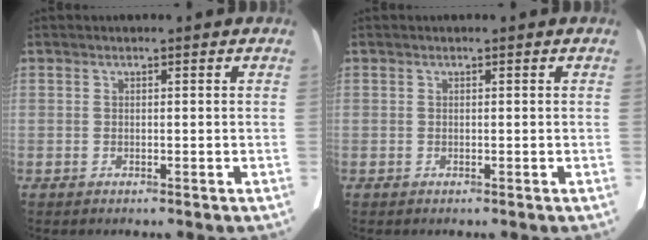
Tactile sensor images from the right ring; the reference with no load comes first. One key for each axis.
{"total": 0.0}